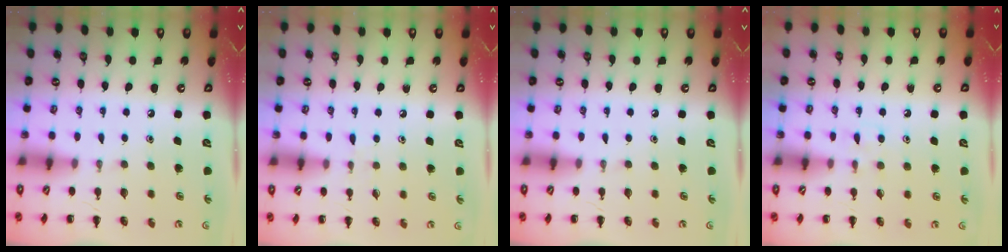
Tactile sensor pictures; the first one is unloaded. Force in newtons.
{"total": 4.0, "press": 3.6, "slide": 1.7}
{"total": 0.0}
{"total": 4.2, "press": 3.9, "slide": 1.6}